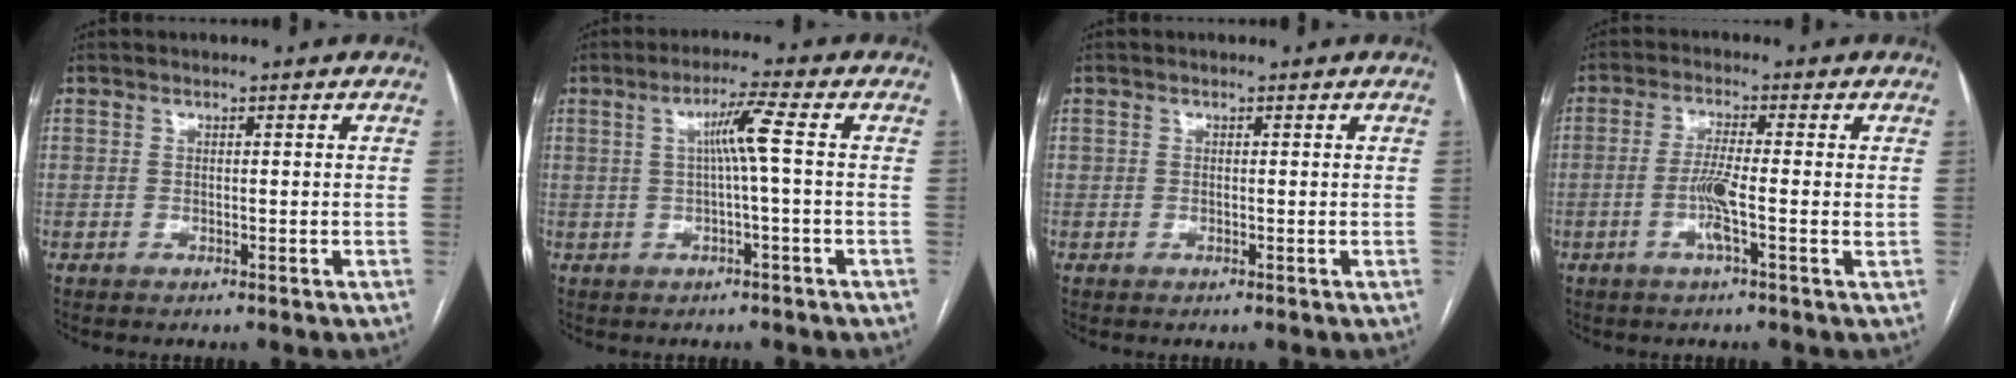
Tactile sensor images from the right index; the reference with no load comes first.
{"total": 4.8, "force": [0.4, -0.9, 4.7], "torque": [-0.085, 0.009, 0.009]}
{"total": 0.0}
{"total": 4.9, "force": [-1.2, -0.2, 4.8], "torque": [-0.093, -0.006, -0.027]}